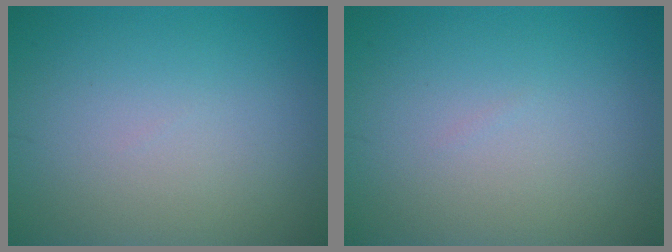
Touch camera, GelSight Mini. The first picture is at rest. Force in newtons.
{"total": 0.0}